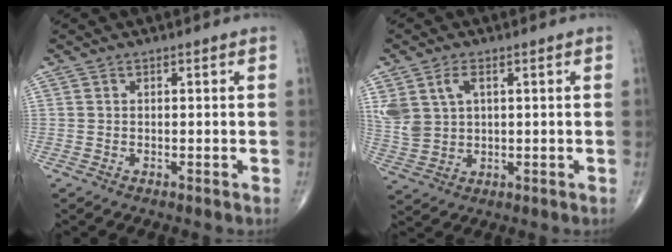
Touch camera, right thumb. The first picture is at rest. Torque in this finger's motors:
{"motor_torque": [0.00, 0.14, 0.39, 0.28, 0.04]}